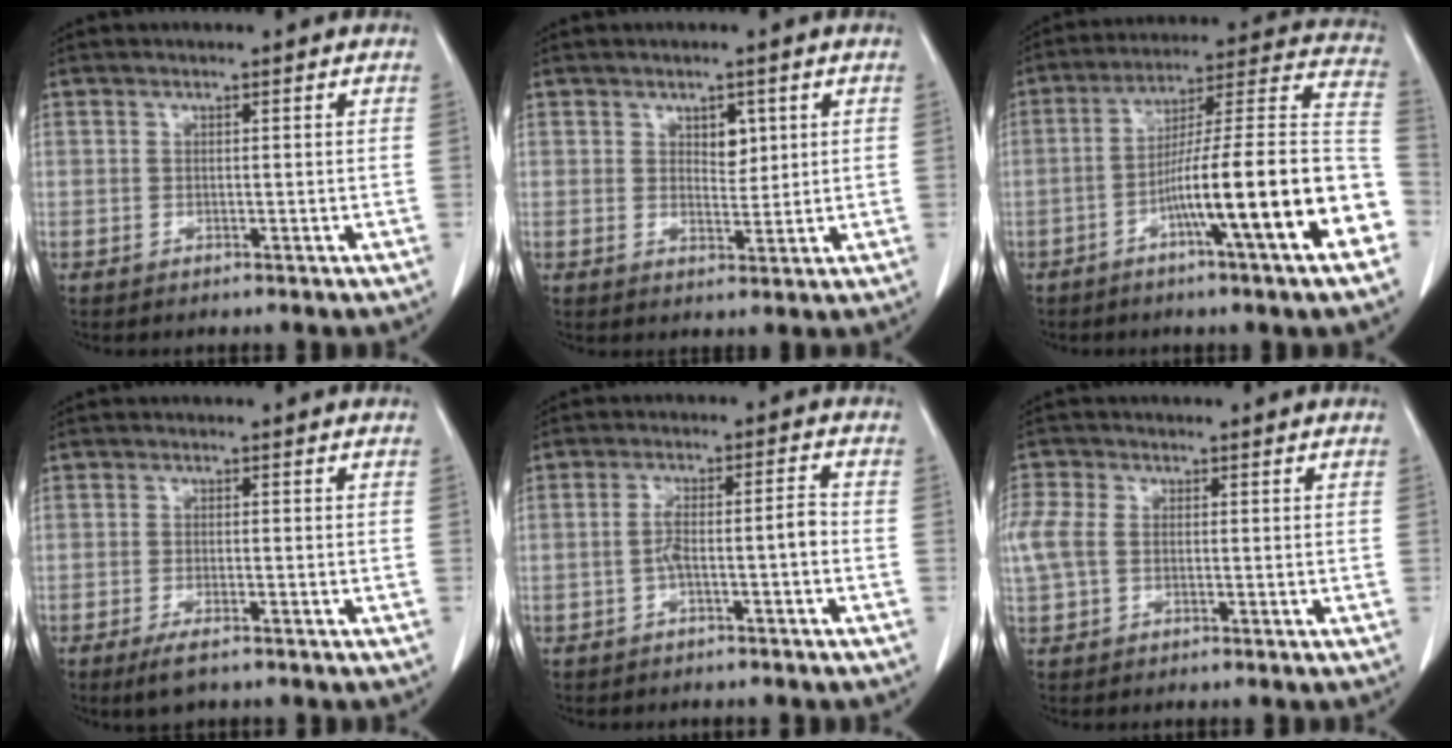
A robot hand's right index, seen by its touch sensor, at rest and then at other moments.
{"total": 3.0, "force": [1.3, 1.8, 2.1], "torque": [-0.027, -0.002, 0.022]}
{"total": 20.6, "force": [-7.2, 0.2, 19.3], "torque": [-0.230, 0.018, -0.113]}
{"total": 3.0, "force": [-2.0, 0.7, 2.1], "torque": [-0.038, -0.004, -0.032]}
{"total": 4.8, "force": [-1.5, 0.6, 4.5], "torque": [-0.083, 0.021, -0.022]}
{"total": 5.9, "force": [0.4, 4.3, 4.1], "torque": [-0.133, 0.024, 0.011]}